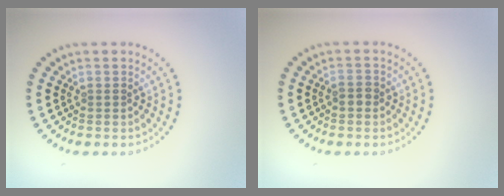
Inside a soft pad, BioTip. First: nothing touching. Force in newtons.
{"total": 1.2, "press": 1.1, "slide": 0.4}